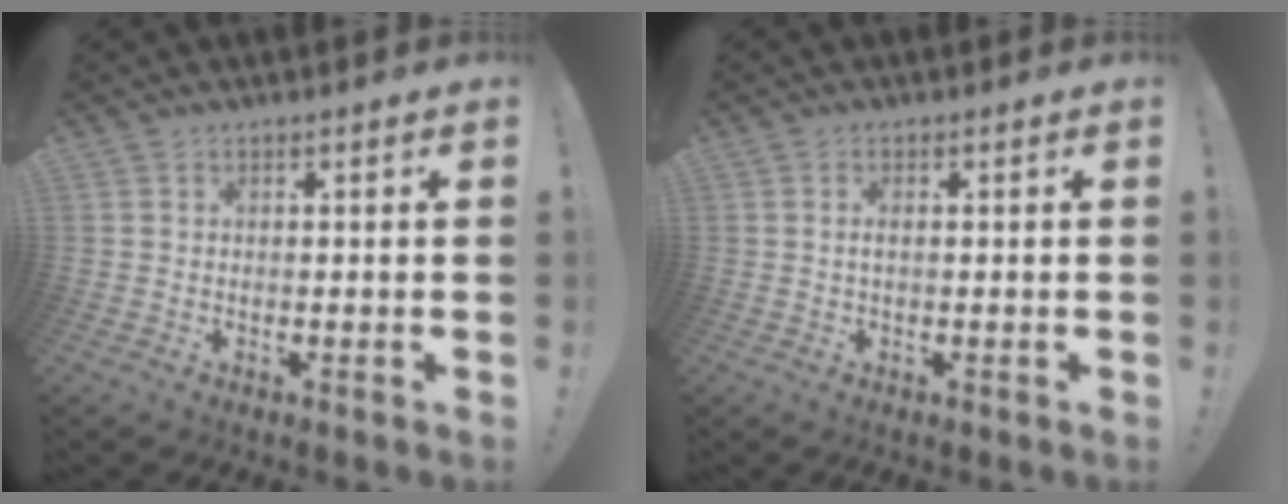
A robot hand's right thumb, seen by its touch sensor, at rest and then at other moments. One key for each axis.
{"total": 1.6, "fx": -0.2, "fy": 0.4, "fz": 1.6, "tx": -0.029, "ty": 0.003, "tz": -0.005}